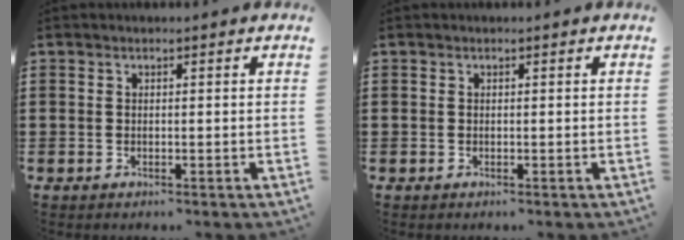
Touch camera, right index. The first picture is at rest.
{"total": 0.0}